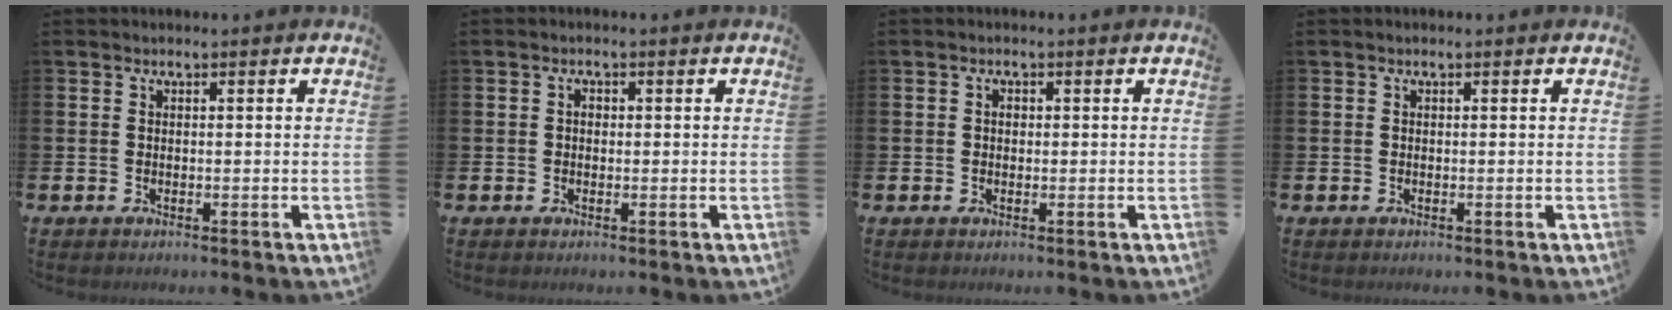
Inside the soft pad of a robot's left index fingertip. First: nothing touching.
{"total": 1.1, "force": [-0.1, 0.8, 0.6], "torque": [-0.003, 0.003, -0.004]}
{"total": 0.8, "force": [0.0, 0.7, 0.5], "torque": [0.000, 0.003, -0.003]}
{"total": 0.0}